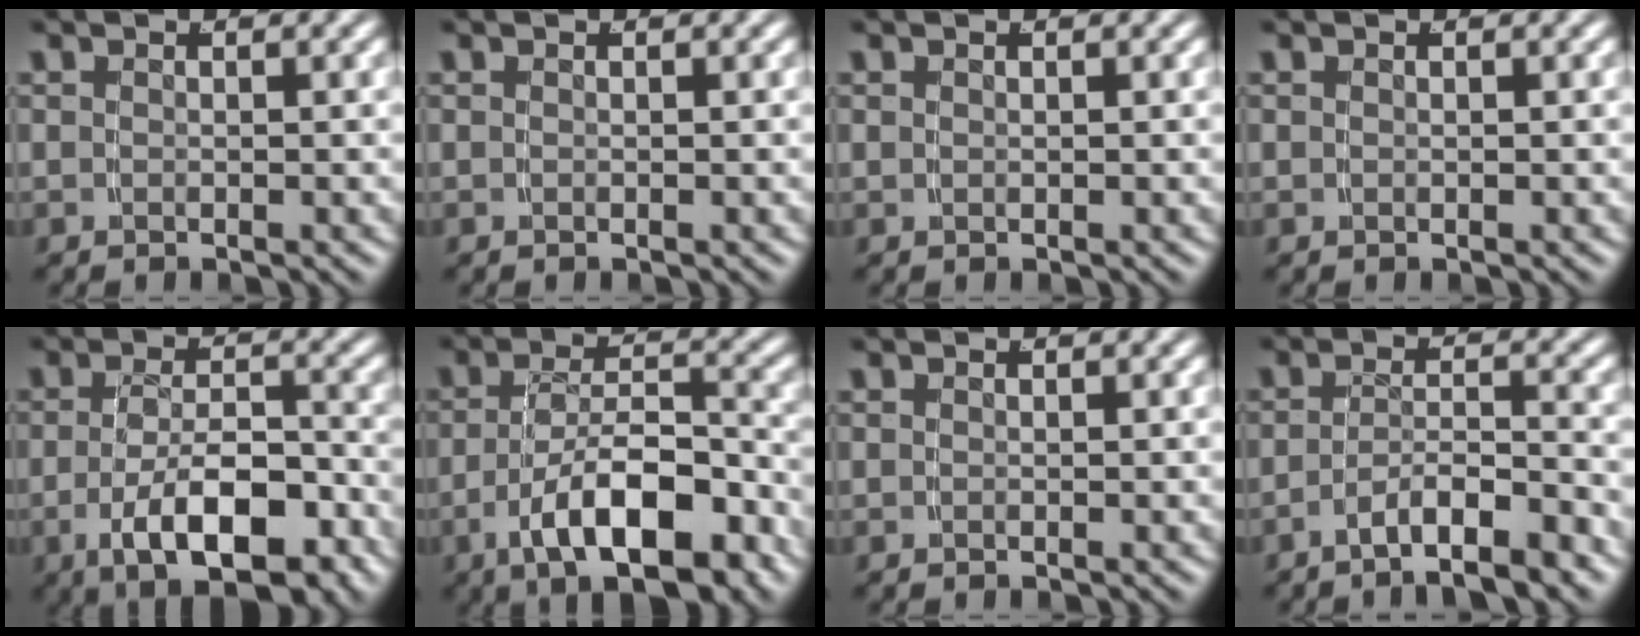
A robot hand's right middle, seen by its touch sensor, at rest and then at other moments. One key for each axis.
{"total": 0.0}
{"total": 0.0}
{"total": 0.0}
{"total": 8.1, "fx": -3.3, "fy": 3.2, "fz": 6.6, "tx": -0.099, "ty": -0.021, "tz": -0.042}
{"total": 8.6, "fx": -4.1, "fy": 3.3, "fz": 6.8, "tx": -0.096, "ty": -0.015, "tz": -0.056}
{"total": 0.0}
{"total": 5.0, "fx": -4.2, "fy": 0.7, "fz": 2.6, "tx": -0.033, "ty": -0.008, "tz": -0.068}